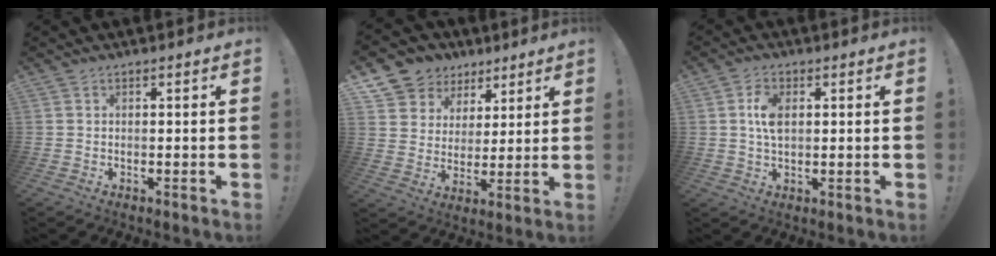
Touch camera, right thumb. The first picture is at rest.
{"total": 9.6, "force": [5.7, 7.6, 1.8], "torque": [-0.028, -0.044, 0.117]}
{"total": 6.1, "force": [1.0, 3.4, 4.9], "torque": [-0.089, 0.001, 0.014]}